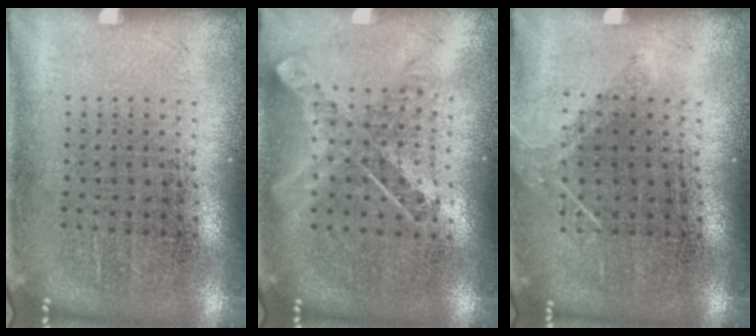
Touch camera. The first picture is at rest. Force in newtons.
{"total": 1.0, "press": 1.0, "slide": 0.1}
{"total": 1.0, "press": 0.9, "slide": 0.3}